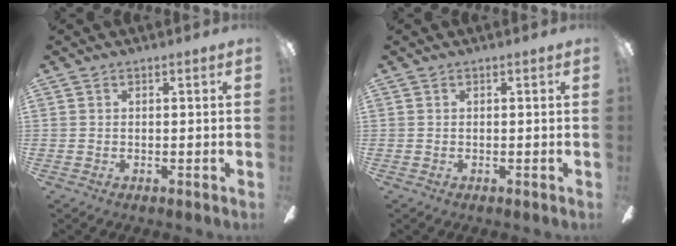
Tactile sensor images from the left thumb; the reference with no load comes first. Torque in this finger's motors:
{"motor_torque": [0.00, 0.00, -0.11, 0.09, 0.00]}